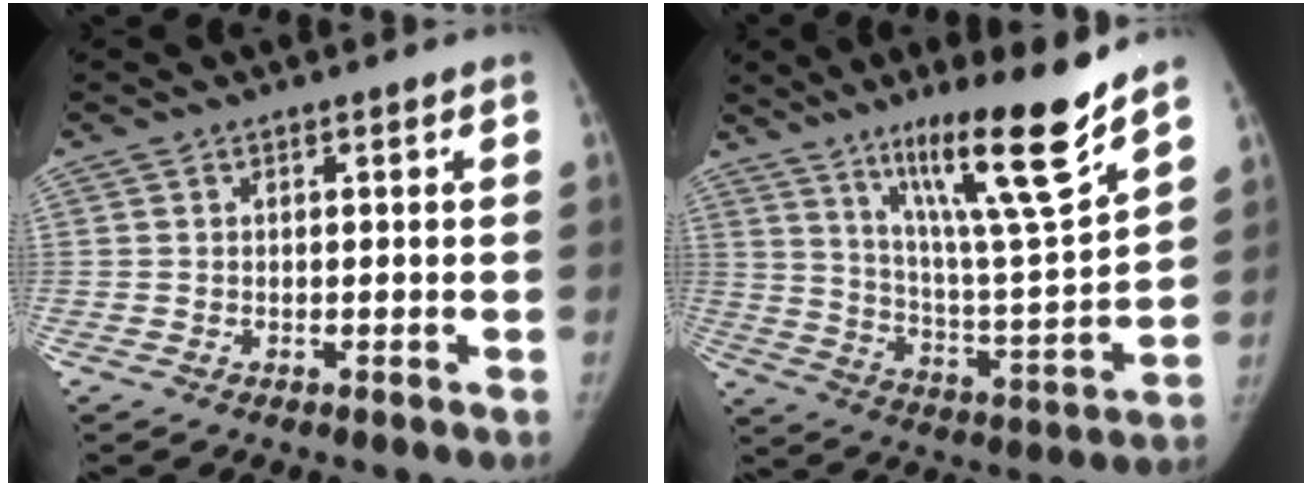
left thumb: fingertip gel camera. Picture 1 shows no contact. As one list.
[{"total": 20.3, "force": [13.7, 1.2, 14.9], "torque": [-0.216, -0.082, 0.234]}]